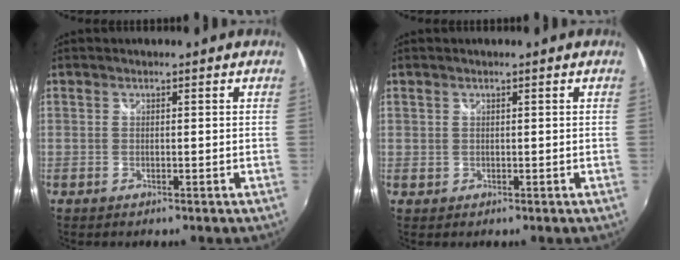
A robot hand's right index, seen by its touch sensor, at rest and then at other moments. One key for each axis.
{"total": 0.7, "fx": 0.4, "fy": 0.6, "fz": 0.0, "tx": 0.002, "ty": 0.002, "tz": 0.006}